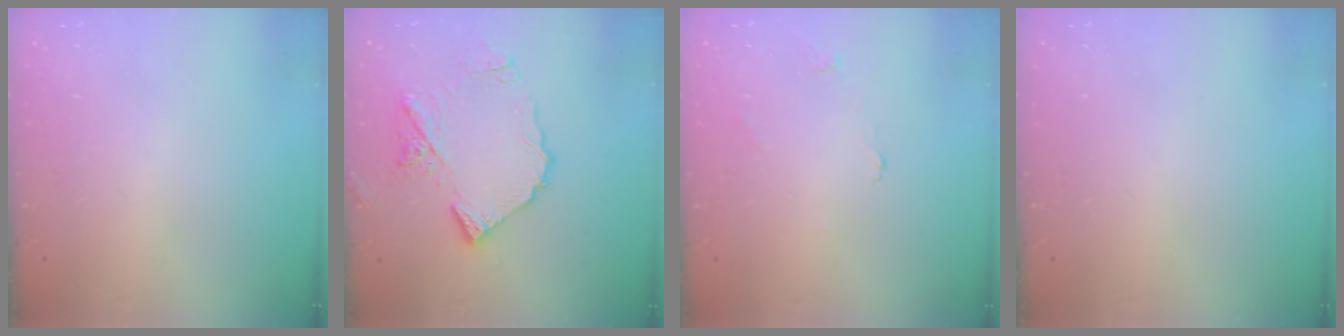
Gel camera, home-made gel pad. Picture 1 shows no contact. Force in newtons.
{"total": 14.4, "press": 14.3, "slide": 1.7}
{"total": 2.2, "press": 2.2, "slide": 0.4}
{"total": 0.0}